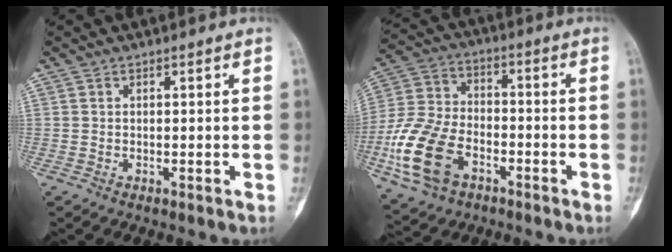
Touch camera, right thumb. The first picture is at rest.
{"total": 16.0, "force": [-6.2, 10.2, 10.6], "torque": [-0.215, 0.022, -0.120]}